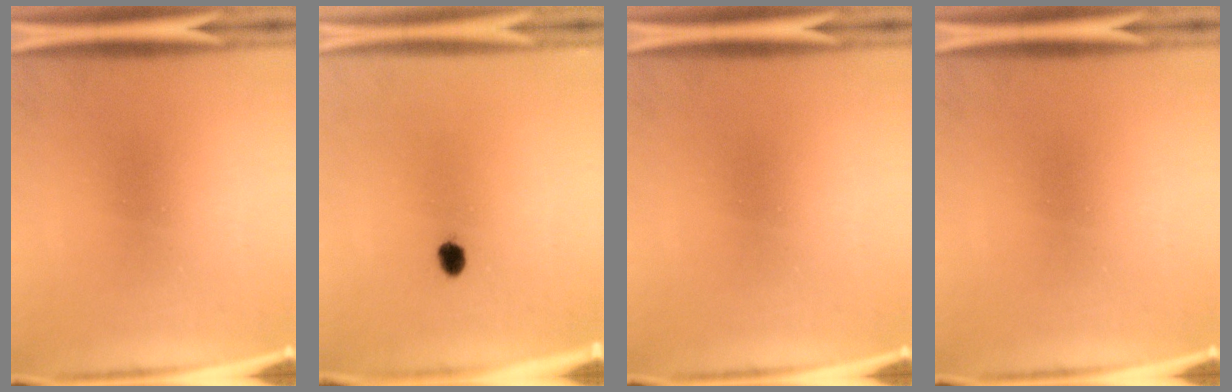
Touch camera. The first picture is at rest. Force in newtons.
{"total": 2.1}
{"total": 0.0}
{"total": 0.0}